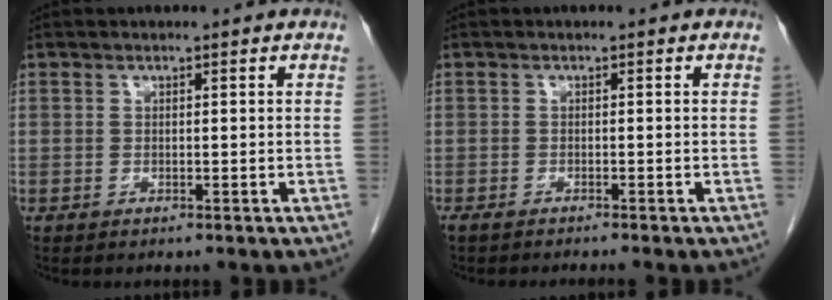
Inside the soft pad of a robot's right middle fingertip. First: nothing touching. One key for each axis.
{"total": 2.6, "fx": -2.3, "fy": -0.2, "fz": 1.2, "tx": -0.013, "ty": -0.001, "tz": -0.033}